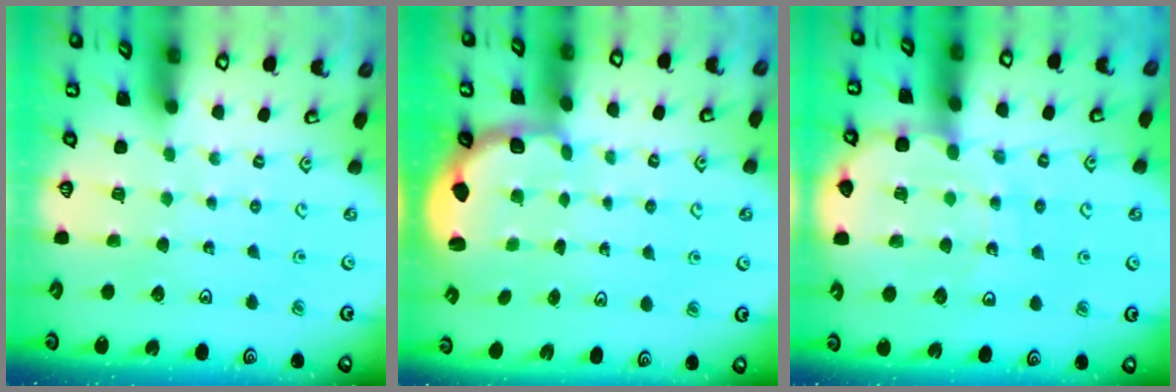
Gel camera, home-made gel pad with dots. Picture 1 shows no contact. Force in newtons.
{"total": 3.0, "press": 2.2, "slide": 2.0}
{"total": 10.5, "press": 10.2, "slide": 2.5}